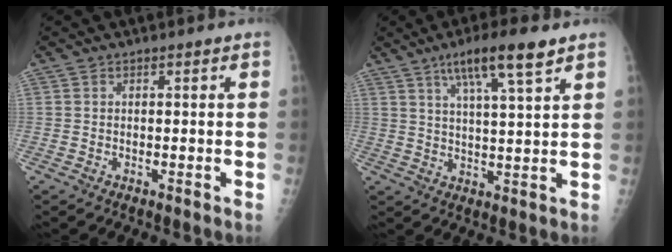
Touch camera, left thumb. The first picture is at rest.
{"total": 9.7, "force": [5.8, 1.0, 7.7], "torque": [-0.134, -0.020, 0.100]}